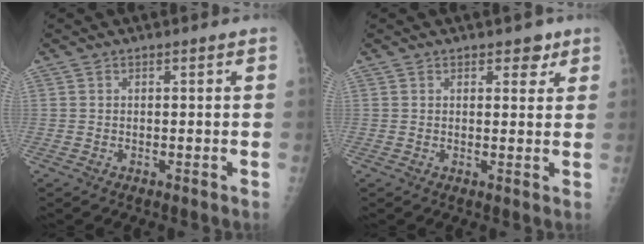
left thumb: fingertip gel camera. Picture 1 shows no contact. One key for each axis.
{"total": 2.9, "fx": 1.9, "fy": 1.7, "fz": 1.4, "tx": 0.004, "ty": -0.009, "tz": 0.022}